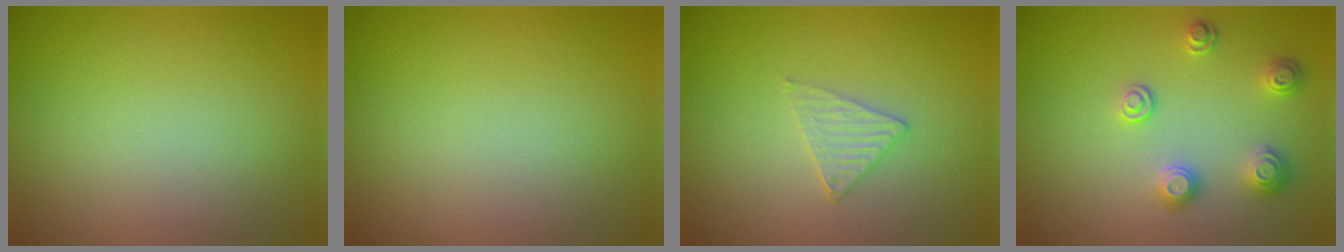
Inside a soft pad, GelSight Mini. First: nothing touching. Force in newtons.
{"total": 0.0}
{"total": 1.8, "press": 1.8, "slide": 0.3}
{"total": 2.5, "press": 2.3, "slide": 0.9}